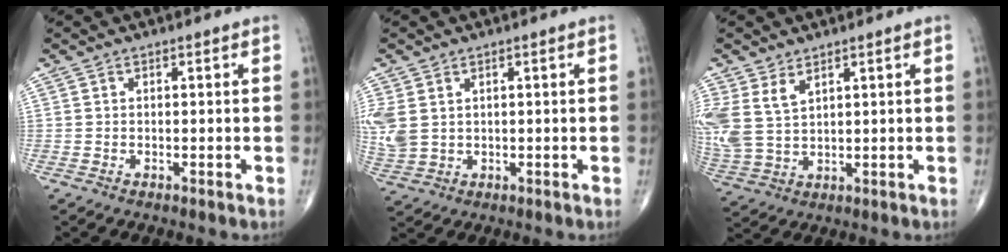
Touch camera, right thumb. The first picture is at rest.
{"total": 6.9, "force": [1.5, 5.1, 4.4], "torque": [-0.111, -0.001, 0.043]}
{"total": 8.5, "force": [4.0, 4.9, 5.6], "torque": [-0.128, -0.008, 0.096]}